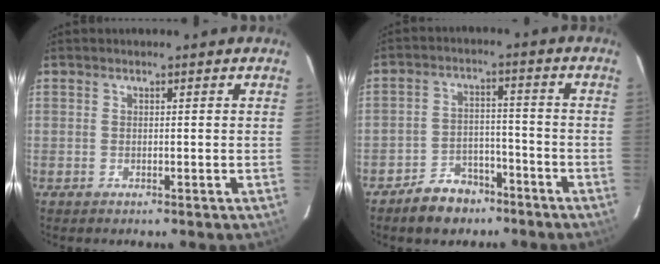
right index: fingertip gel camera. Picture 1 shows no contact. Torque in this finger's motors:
{"motor_torque": [0.30, -0.28, -0.16, -0.09]}